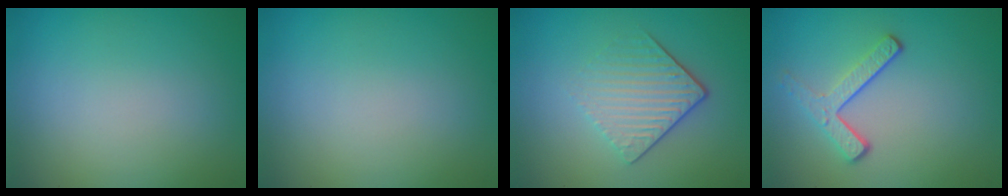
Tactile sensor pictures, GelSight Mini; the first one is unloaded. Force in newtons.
{"total": 0.0}
{"total": 4.0, "press": 2.8, "slide": 2.8}
{"total": 3.0, "press": 2.2, "slide": 2.0}